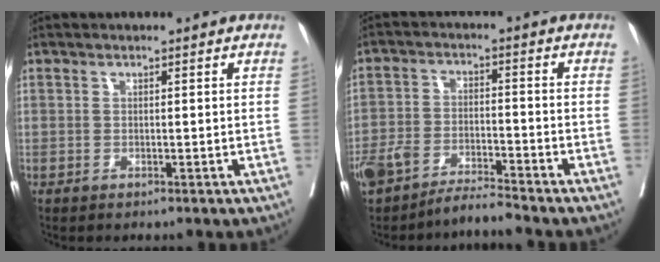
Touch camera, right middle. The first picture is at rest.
{"total": 5.7, "force": [-5.3, 0.4, 2.0], "torque": [-0.041, 0.006, -0.097]}